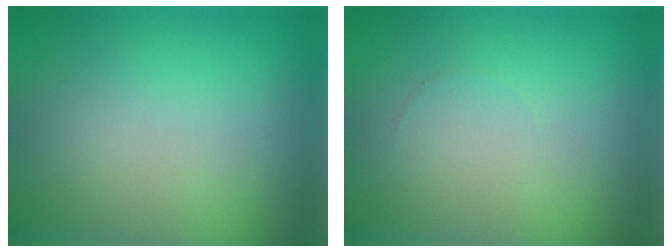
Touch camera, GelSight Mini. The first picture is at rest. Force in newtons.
{"total": 0.0}